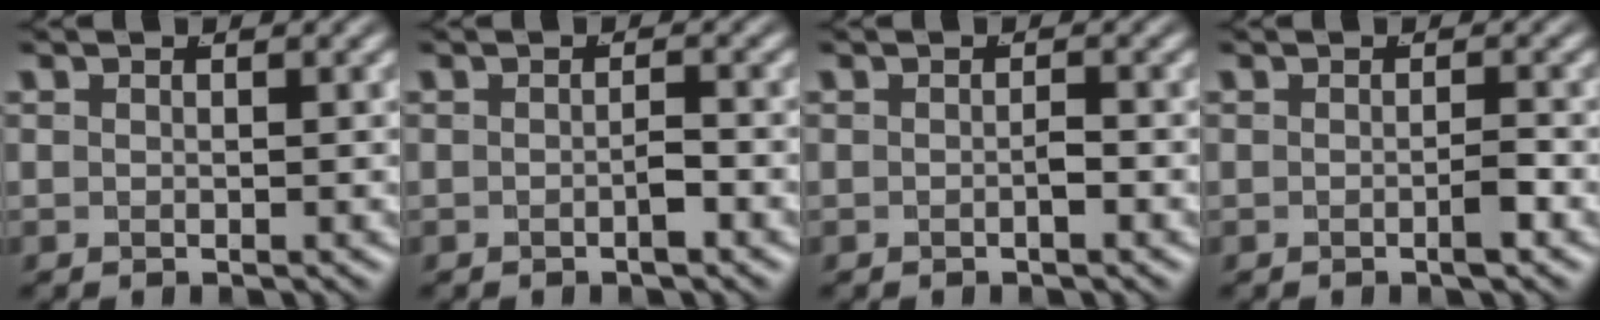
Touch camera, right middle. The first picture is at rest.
{"total": 1.1, "force": [-0.6, 0.0, 0.8], "torque": [-0.010, 0.001, -0.013]}
{"total": 0.7, "force": [-0.5, -0.1, 0.4], "torque": [-0.006, 0.000, -0.009]}
{"total": 1.1, "force": [-0.6, -0.1, 0.9], "torque": [-0.010, 0.002, -0.014]}